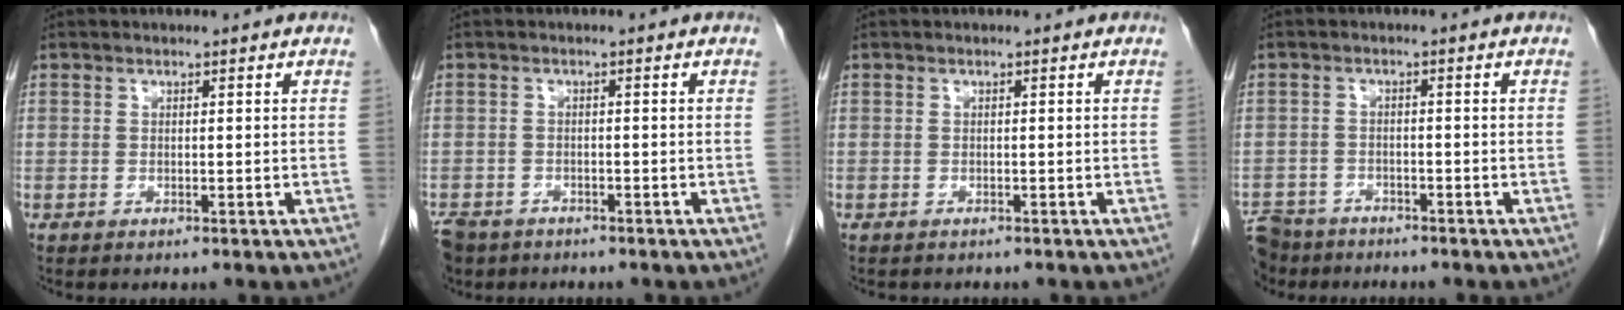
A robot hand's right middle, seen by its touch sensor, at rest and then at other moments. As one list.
[{"total": 6.5, "force": [-4.9, 3.9, 1.7], "torque": [-0.041, -0.005, -0.085]}, {"total": 1.1, "force": [-1.0, 0.4, 0.2], "torque": [-0.011, -0.001, -0.013]}, {"total": 8.2, "force": [-6.6, 4.5, 1.7], "torque": [-0.049, -0.004, -0.112]}]